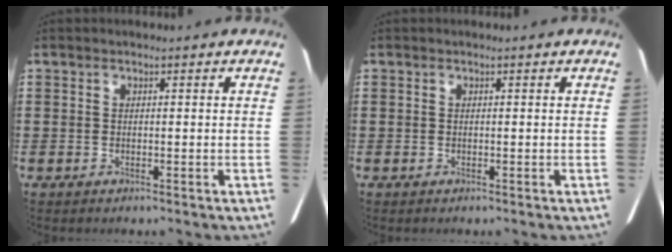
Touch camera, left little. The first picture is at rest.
{"total": 0.0}